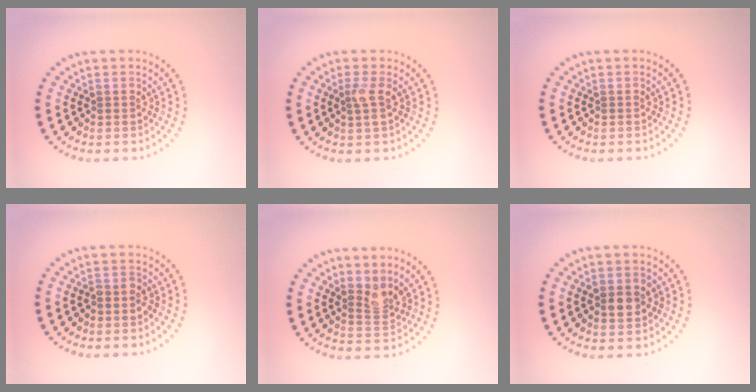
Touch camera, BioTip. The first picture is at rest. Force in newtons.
{"total": 1.5, "press": 1.3, "slide": 0.7}
{"total": 0.0}
{"total": 0.7, "press": 0.5, "slide": 0.5}
{"total": 2.1, "press": 1.6, "slide": 1.4}
{"total": 2.5, "press": 2.5, "slide": 0.2}